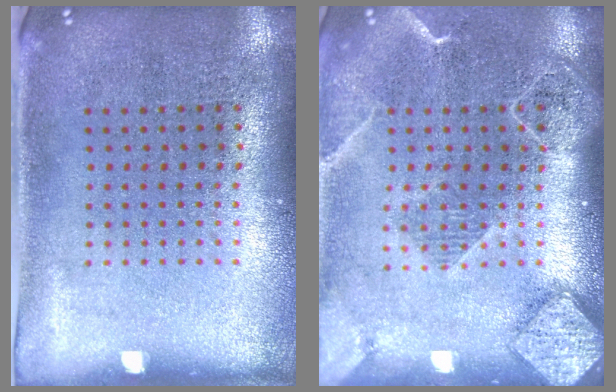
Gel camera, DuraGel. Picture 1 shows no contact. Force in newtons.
{"total": 2.1, "press": 1.9, "slide": 0.9}